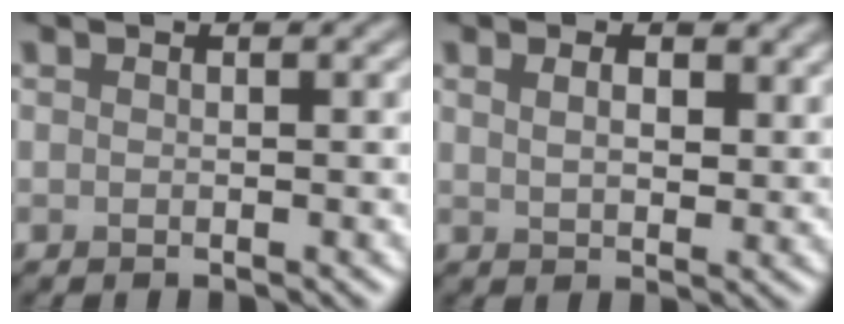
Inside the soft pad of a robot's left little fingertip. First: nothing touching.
{"total": 3.2, "force": [1.6, 1.7, 2.2], "torque": [-0.037, -0.002, 0.031]}